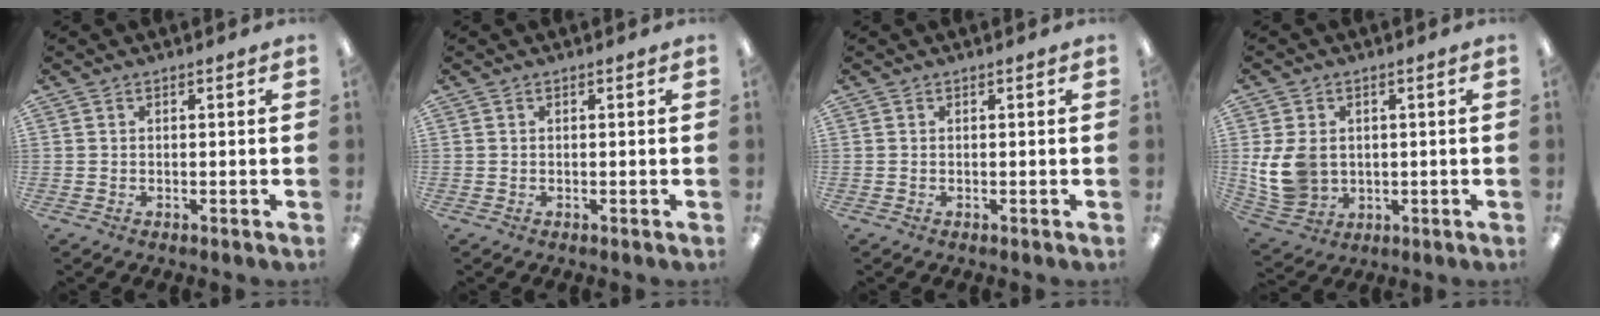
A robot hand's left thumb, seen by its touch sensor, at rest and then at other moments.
{"total": 0.0}
{"total": 0.0}
{"total": 9.7, "force": [0.4, 7.8, 5.7], "torque": [-0.138, 0.011, 0.011]}